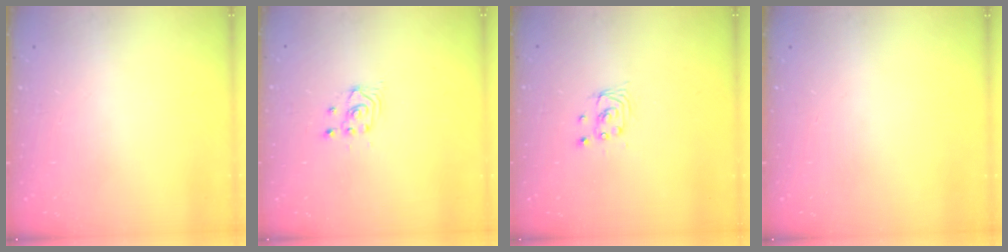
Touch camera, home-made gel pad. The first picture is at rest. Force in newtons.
{"total": 2.7, "press": 2.7, "slide": 0.2}
{"total": 2.8, "press": 2.8, "slide": 0.1}
{"total": 0.0}